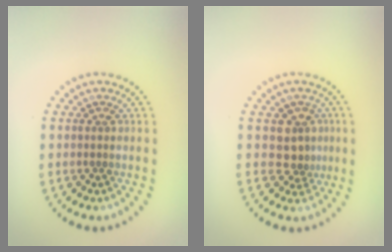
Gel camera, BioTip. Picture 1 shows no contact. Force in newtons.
{"total": 2.4, "press": 1.9, "slide": 1.4}